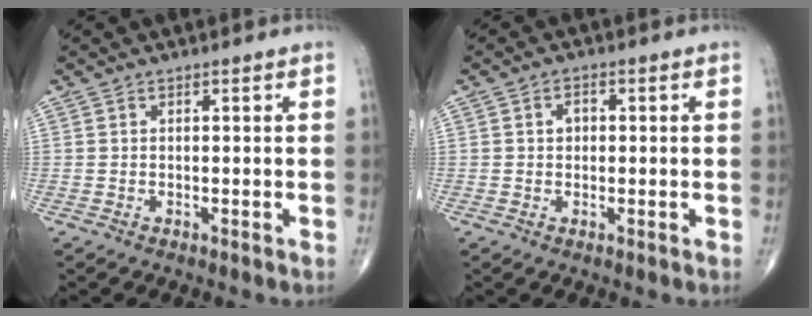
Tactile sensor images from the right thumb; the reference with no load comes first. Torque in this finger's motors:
{"motor_torque": [-0.12, 0.03, -0.31, -0.27, 0.06]}